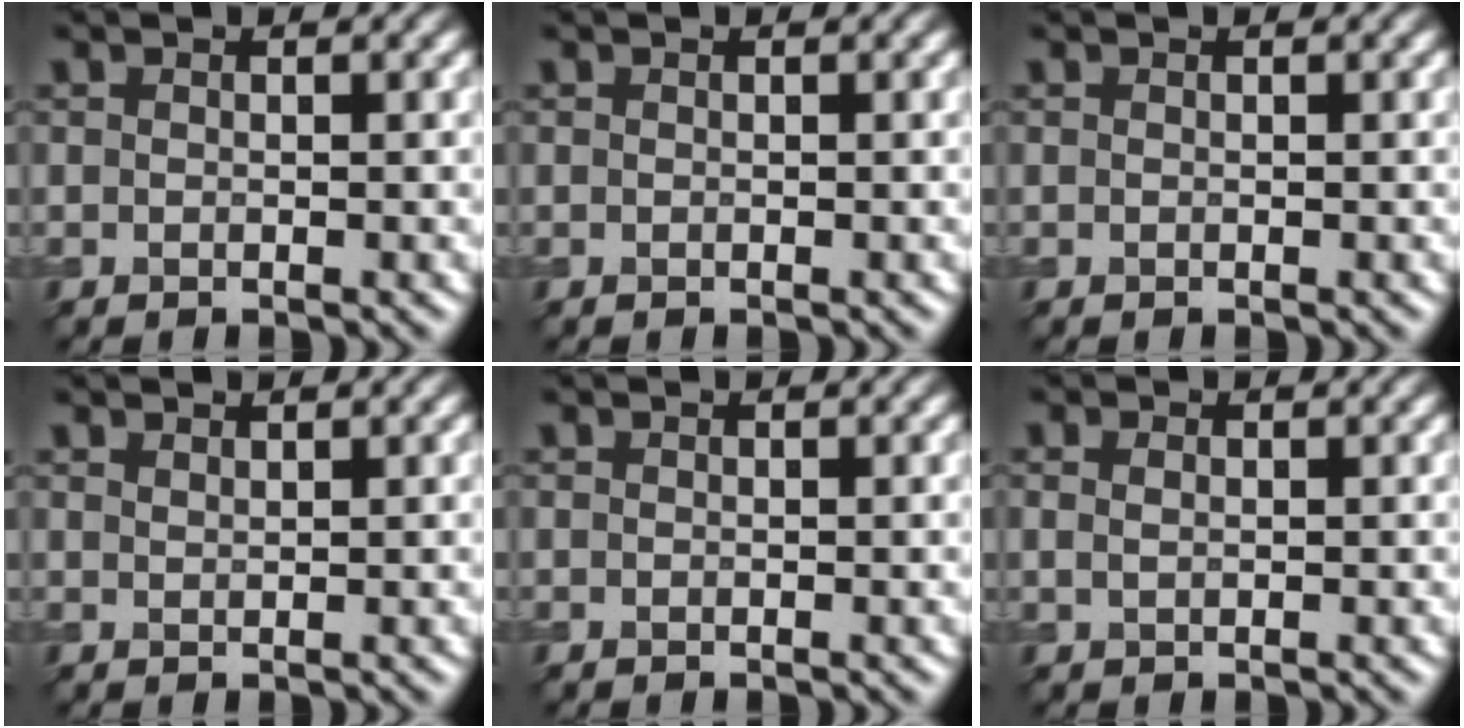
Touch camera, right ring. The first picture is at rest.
{"total": 0.0}
{"total": 0.0}
{"total": 0.7, "force": [0.7, 0.1, 0.1], "torque": [0.001, 0.000, 0.015]}
{"total": 0.0}
{"total": 0.9, "force": [0.2, 0.6, 0.7], "torque": [-0.016, 0.000, 0.006]}